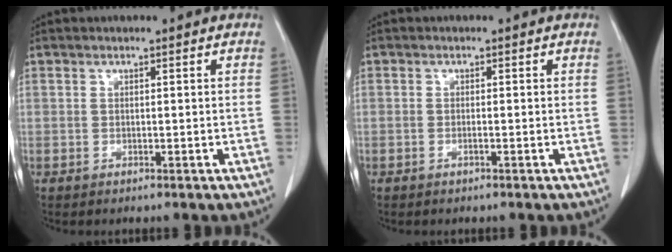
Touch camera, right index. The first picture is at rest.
{"total": 0.5, "force": [-0.2, 0.0, 0.4], "torque": [-0.011, 0.000, -0.004]}